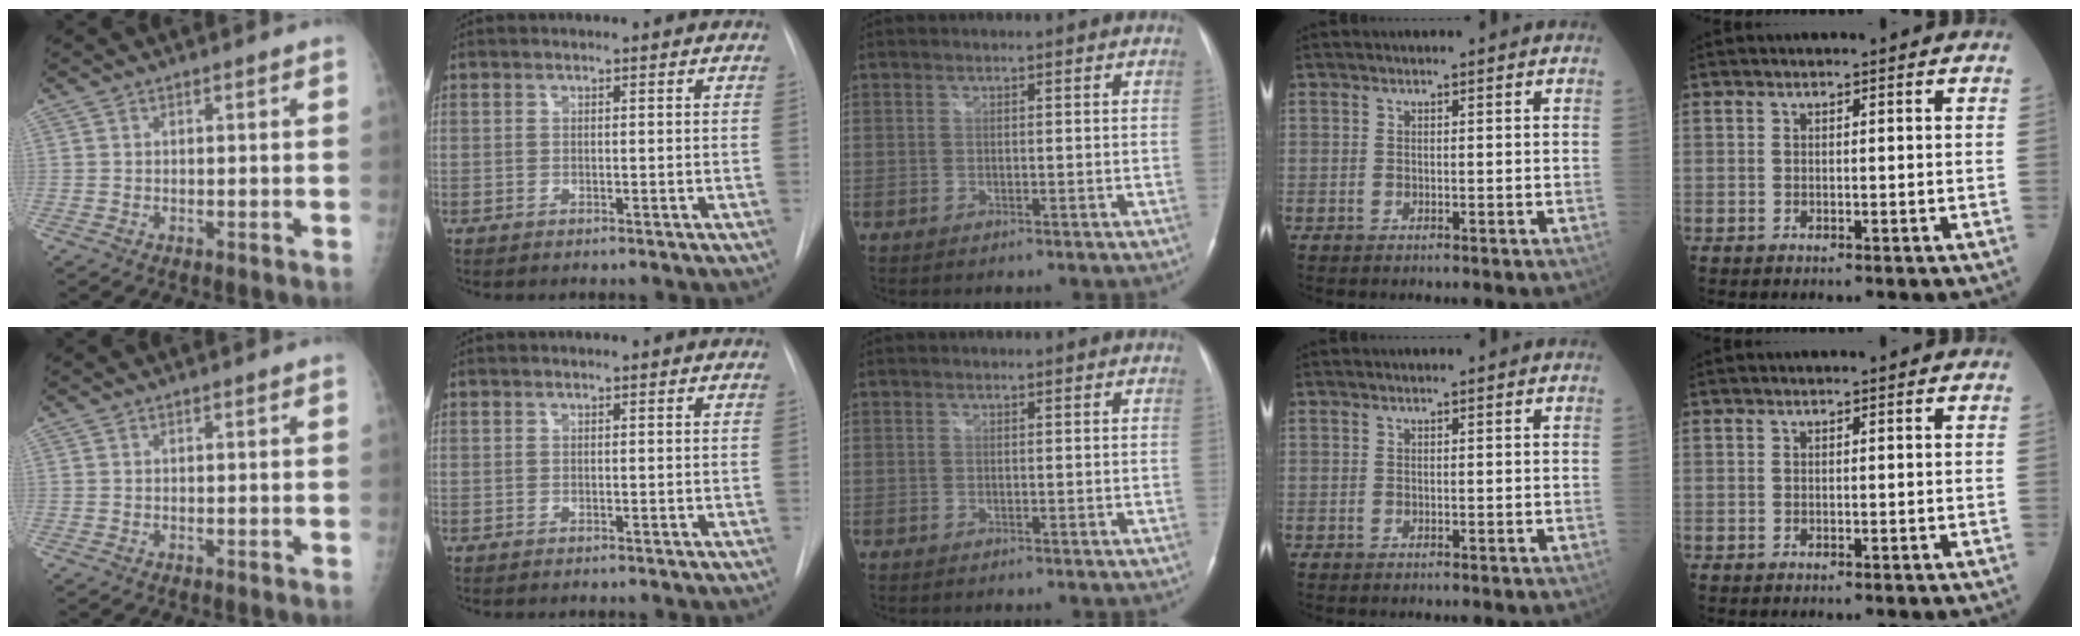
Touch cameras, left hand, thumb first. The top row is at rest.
{}